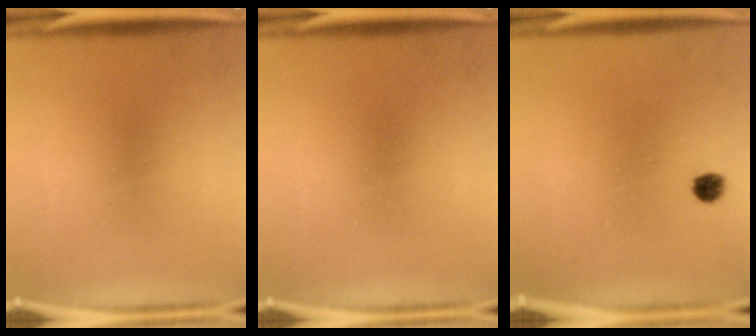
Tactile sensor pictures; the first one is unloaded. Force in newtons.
{"total": 0.0}
{"total": 2.2}